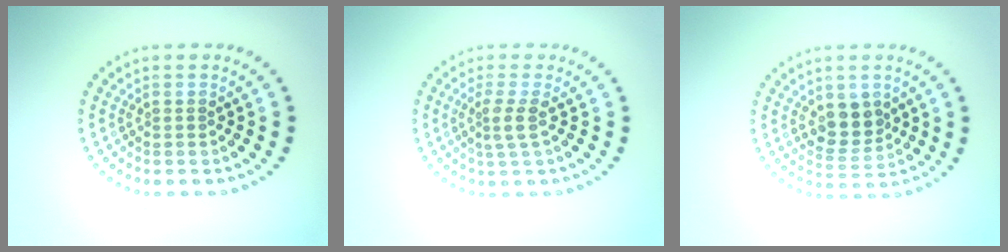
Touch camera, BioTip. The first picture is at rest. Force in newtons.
{"total": 2.1, "press": 1.6, "slide": 1.4}
{"total": 3.5, "press": 3.3, "slide": 1.0}